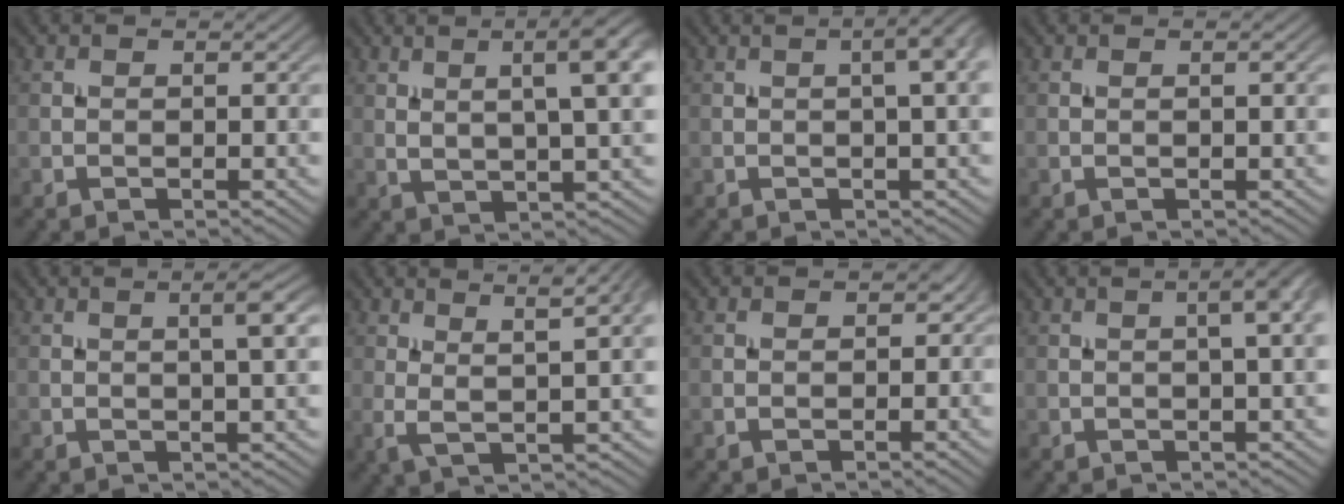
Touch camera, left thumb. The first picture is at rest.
{"total": 9.4, "force": [3.9, 2.2, 8.3], "torque": [-0.103, 0.030, 0.058]}
{"total": 4.5, "force": [0.9, 0.9, 4.4], "torque": [-0.059, 0.020, 0.011]}
{"total": 0.9, "force": [0.3, -0.2, 0.8], "torque": [-0.016, 0.005, 0.004]}
{"total": 3.2, "force": [0.9, 0.1, 3.0], "torque": [-0.050, 0.010, 0.015]}
{"total": 8.2, "force": [3.3, 1.8, 7.3], "torque": [-0.110, 0.018, 0.055]}
{"total": 1.0, "force": [-0.3, 0.8, 0.6], "torque": [-0.009, -0.003, -0.006]}
{"total": 5.0, "force": [1.1, 1.1, 4.8], "torque": [-0.061, 0.022, 0.009]}